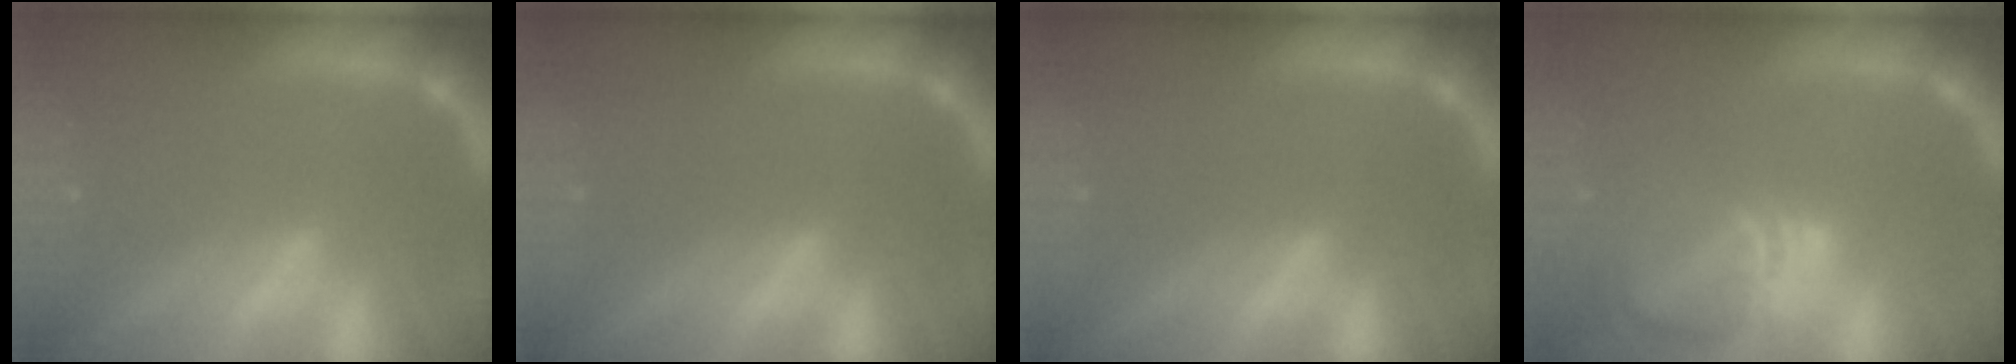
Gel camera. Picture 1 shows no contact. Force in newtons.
{"total": 0.0}
{"total": 0.0}
{"total": 7.5}